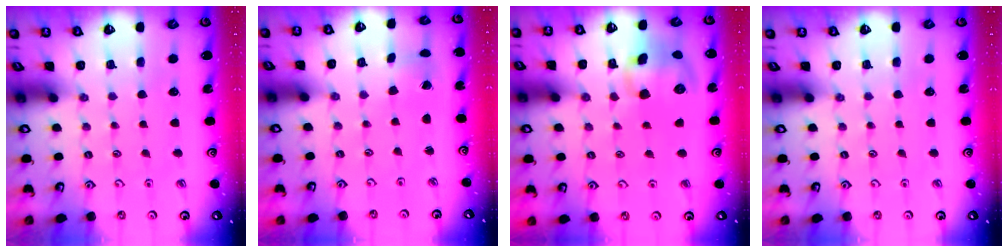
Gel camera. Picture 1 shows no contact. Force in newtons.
{"total": 0.0}
{"total": 11.2, "press": 11.0, "slide": 2.1}
{"total": 0.0}